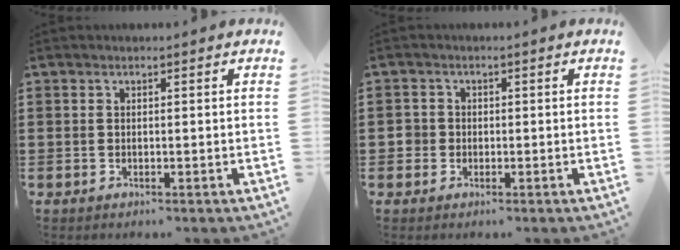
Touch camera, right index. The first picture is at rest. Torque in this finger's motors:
{"motor_torque": [0.28, -0.27, 0.00, 0.00]}